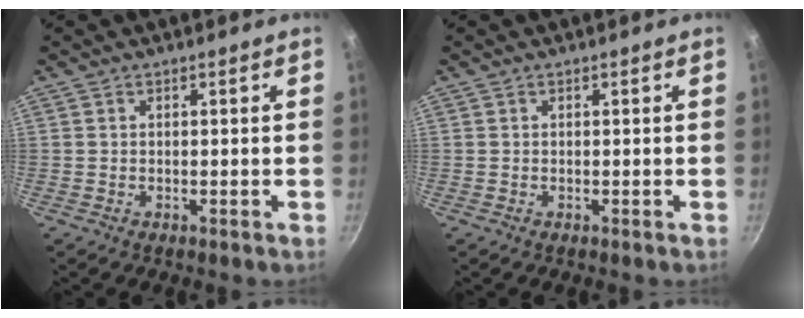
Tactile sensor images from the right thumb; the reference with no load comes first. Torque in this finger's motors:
{"motor_torque": [0.00, 0.00, 0.00, 0.00, 0.00]}